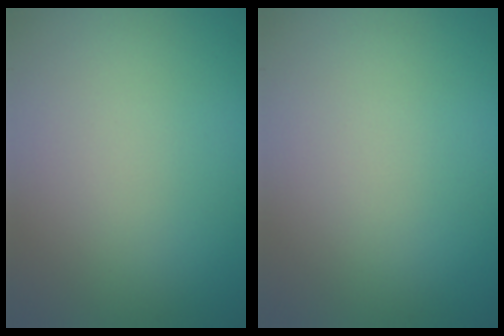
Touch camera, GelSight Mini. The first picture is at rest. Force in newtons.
{"total": 0.0}